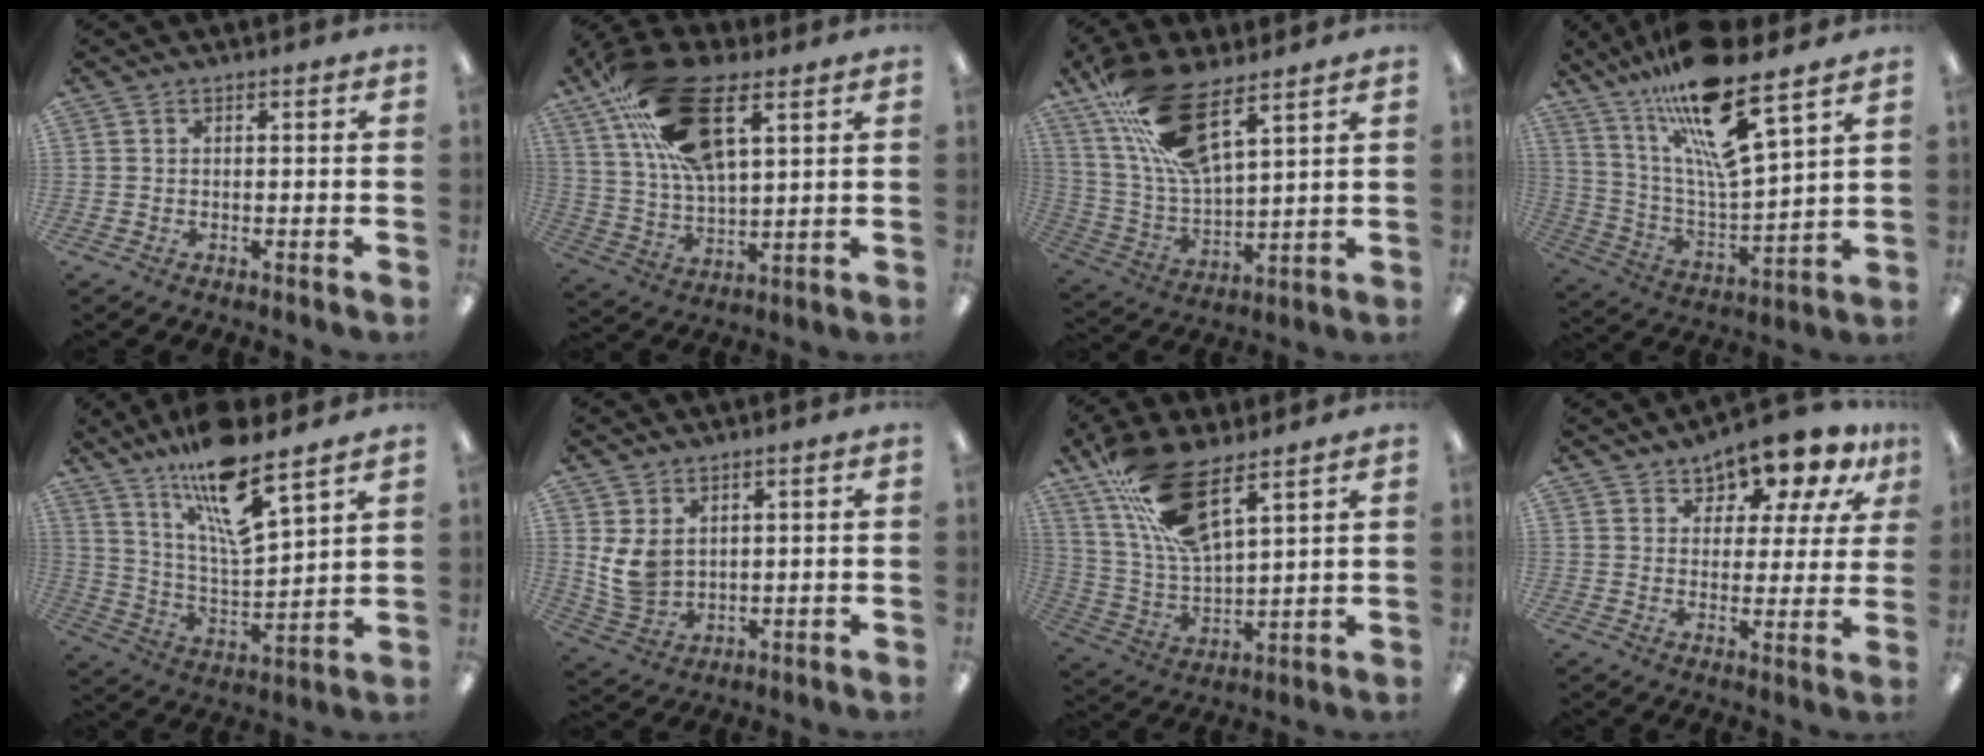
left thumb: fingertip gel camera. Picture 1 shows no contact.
{"total": 23.0, "force": [11.8, 10.3, 16.9], "torque": [-0.316, -0.029, 0.207]}
{"total": 17.4, "force": [11.5, 5.5, 11.9], "torque": [-0.251, -0.049, 0.203]}
{"total": 19.8, "force": [14.2, 3.5, 13.4], "torque": [-0.255, -0.087, 0.231]}
{"total": 15.8, "force": [12.2, 2.9, 9.6], "torque": [-0.179, -0.075, 0.205]}
{"total": 6.9, "force": [2.6, 4.9, 4.1], "torque": [-0.104, -0.008, 0.052]}
{"total": 16.5, "force": [11.1, 5.1, 11.1], "torque": [-0.237, -0.044, 0.196]}
{"total": 11.3, "force": [9.7, 4.5, 3.8], "torque": [-0.070, -0.069, 0.175]}